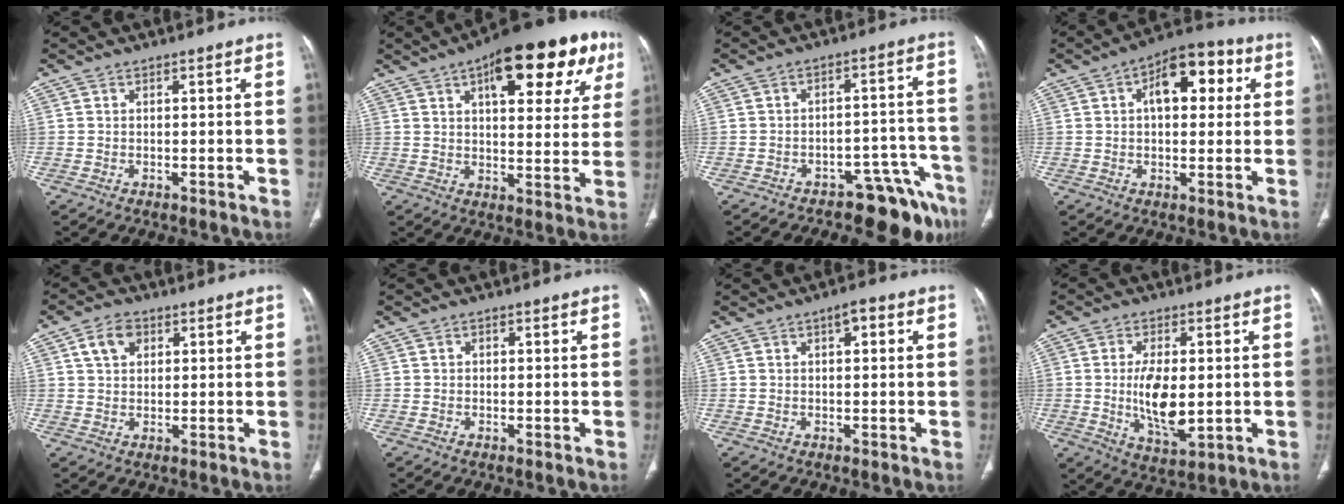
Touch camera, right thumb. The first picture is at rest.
{"total": 23.1, "force": [10.9, 9.1, 18.3], "torque": [-0.218, -0.004, 0.148]}
{"total": 9.5, "force": [-7.6, 4.4, 3.7], "torque": [0.001, 0.092, -0.105]}
{"total": 12.5, "force": [3.5, 6.8, 9.9], "torque": [-0.112, 0.019, 0.045]}
{"total": 5.3, "force": [2.1, 3.8, 3.0], "torque": [-0.038, 0.001, 0.036]}
{"total": 0.6, "force": [0.2, 0.5, 0.2], "torque": [0.003, 0.001, 0.001]}
{"total": 3.4, "force": [1.3, 1.4, 2.7], "torque": [-0.033, 0.002, 0.015]}
{"total": 10.5, "force": [-0.1, 4.9, 9.2], "torque": [-0.158, -0.019, 0.006]}